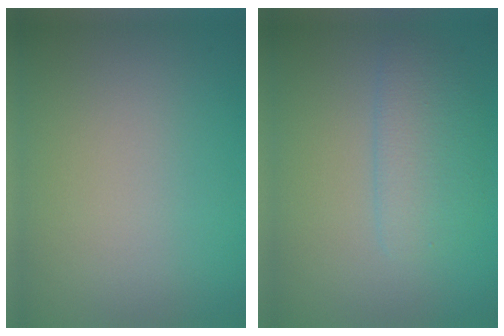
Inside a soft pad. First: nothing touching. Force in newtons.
{"total": 2.8, "press": 2.8, "slide": 0.1}